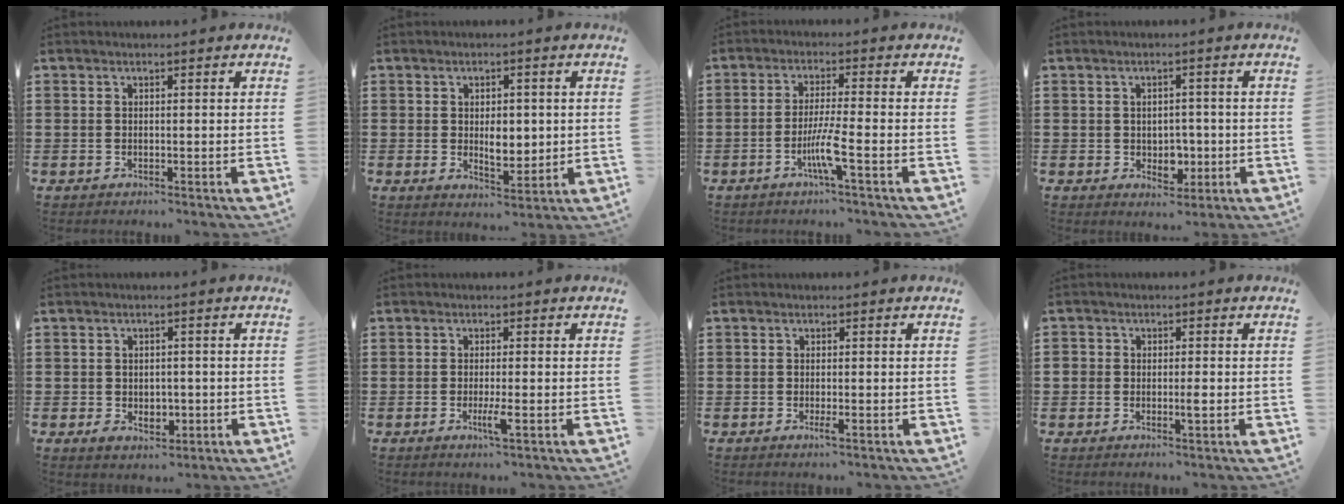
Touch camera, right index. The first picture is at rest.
{"total": 4.8, "force": [0.4, 2.8, 3.8], "torque": [-0.055, 0.000, 0.001]}
{"total": 5.5, "force": [-2.4, -0.3, 4.9], "torque": [-0.103, -0.018, -0.049]}
{"total": 3.1, "force": [-0.3, 2.6, 1.6], "torque": [-0.024, 0.000, -0.012]}
{"total": 3.1, "force": [-0.6, 2.3, 2.0], "torque": [-0.034, 0.000, -0.014]}
{"total": 3.1, "force": [-1.2, 0.2, 2.8], "torque": [-0.062, -0.012, -0.024]}
{"total": 1.5, "force": [-0.6, 0.1, 1.3], "torque": [-0.030, -0.006, -0.012]}
{"total": 2.1, "force": [-0.5, 1.3, 1.6], "torque": [-0.032, 0.005, -0.009]}